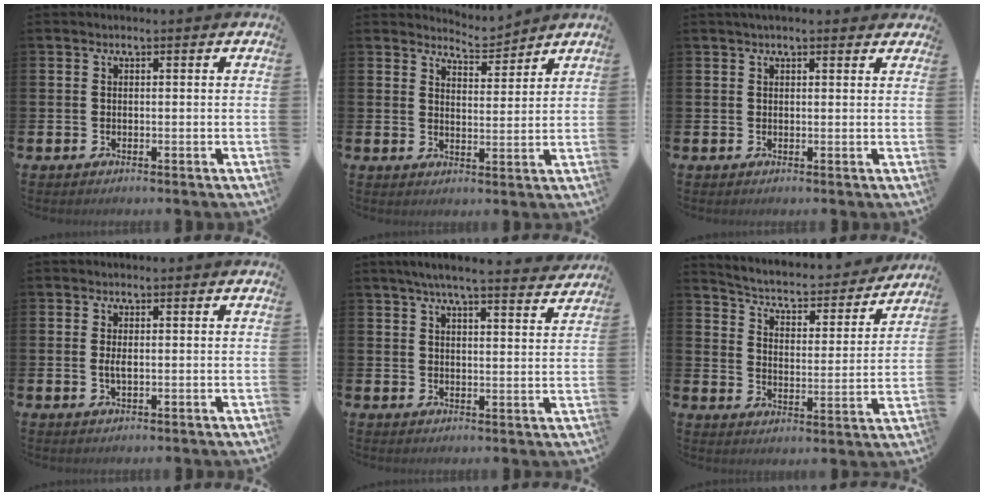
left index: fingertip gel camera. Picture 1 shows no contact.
{"total": 5.0, "force": [5.0, 0.5, -0.1], "torque": [0.001, -0.032, 0.089]}
{"total": 1.6, "force": [1.5, 0.3, 0.5], "torque": [-0.010, 0.001, 0.026]}
{"total": 1.4, "force": [0.1, 0.5, 1.3], "torque": [-0.021, 0.000, -0.001]}
{"total": 5.9, "force": [5.5, 0.0, 2.1], "torque": [-0.041, -0.027, 0.093]}
{"total": 4.6, "force": [4.2, 1.3, 1.4], "torque": [-0.053, -0.038, 0.061]}